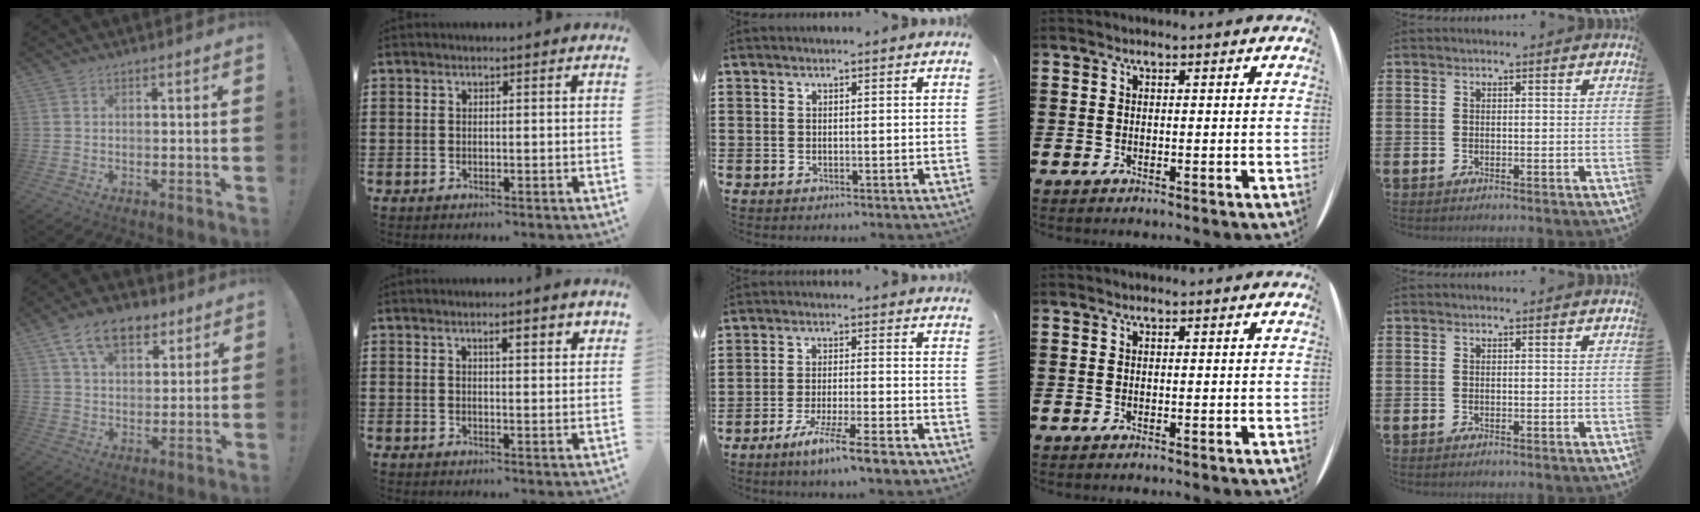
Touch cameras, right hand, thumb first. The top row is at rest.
{"thumb": {"total": 13.3, "force": [7.5, 7.9, 7.6], "torque": [-0.126, -0.024, 0.141]}, "index": {"total": 3.1, "force": [1.5, 0.7, 2.6], "torque": [-0.037, -0.001, 0.020]}, "middle": {"total": 7.1, "force": [-5.5, -0.1, 4.4], "torque": [-0.080, -0.008, -0.100]}}